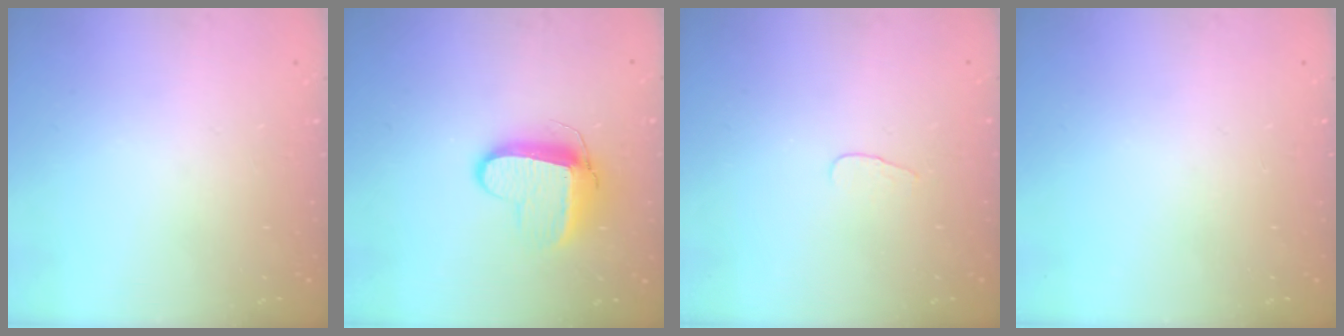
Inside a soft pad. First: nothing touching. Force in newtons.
{"total": 9.6, "press": 9.6, "slide": 0.9}
{"total": 2.8, "press": 2.8, "slide": 0.3}
{"total": 0.0}